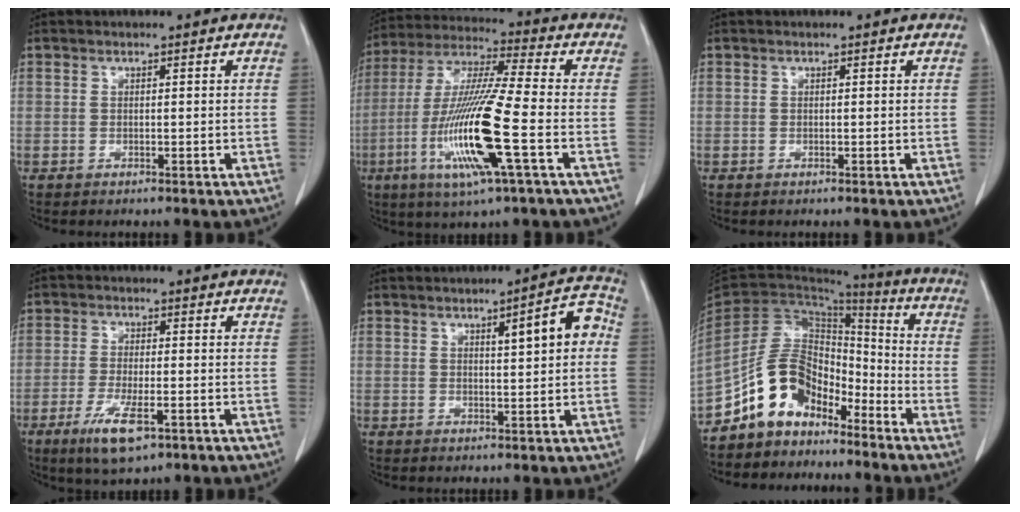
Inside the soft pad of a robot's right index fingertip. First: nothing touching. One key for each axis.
{"total": 17.1, "fx": -5.0, "fy": 0.3, "fz": 16.3, "tx": -0.338, "ty": -0.019, "tz": -0.098}
{"total": 0.0}
{"total": 7.1, "fx": -3.7, "fy": 1.7, "fz": 5.8, "tx": -0.112, "ty": -0.014, "tz": -0.059}
{"total": 6.4, "fx": 1.3, "fy": 1.1, "fz": 6.2, "tx": -0.082, "ty": 0.018, "tz": 0.015}
{"total": 11.0, "fx": -8.0, "fy": 6.3, "fz": 4.1, "tx": -0.084, "ty": 0.050, "tz": -0.152}